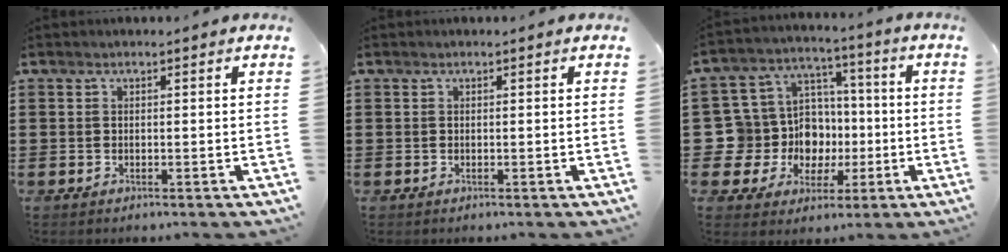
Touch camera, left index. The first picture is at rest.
{"total": 0.0}
{"total": 11.1, "force": [-0.9, 10.7, 2.9], "torque": [-0.110, -0.003, -0.004]}